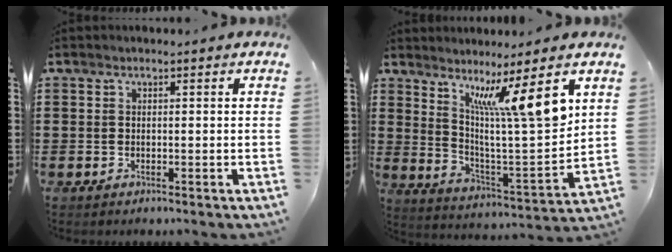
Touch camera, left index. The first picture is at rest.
{"total": 11.6, "force": [7.0, 0.9, 9.2], "torque": [-0.161, -0.039, 0.110]}